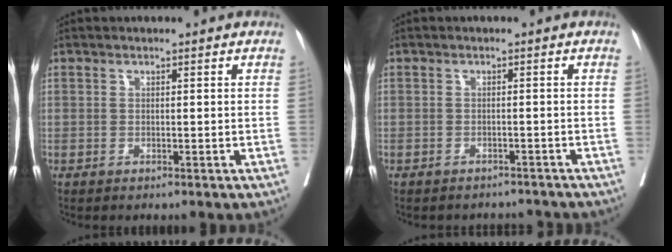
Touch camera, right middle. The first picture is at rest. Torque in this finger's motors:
{"motor_torque": [0.25, -0.40, 0.05, 0.01]}